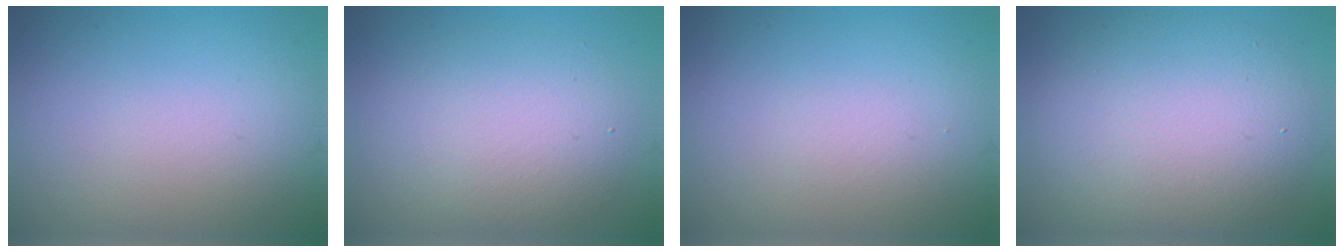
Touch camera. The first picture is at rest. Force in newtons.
{"total": 4.9, "press": 4.8, "slide": 0.3}
{"total": 0.6, "press": 0.6, "slide": 0.0}
{"total": 8.3, "press": 8.3, "slide": 0.3}